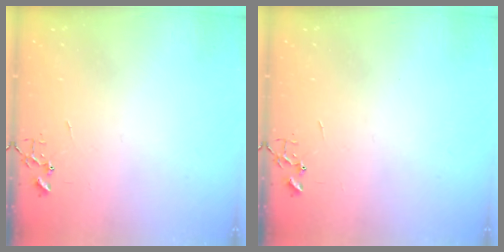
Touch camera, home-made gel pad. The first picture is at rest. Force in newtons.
{"total": 0.0}